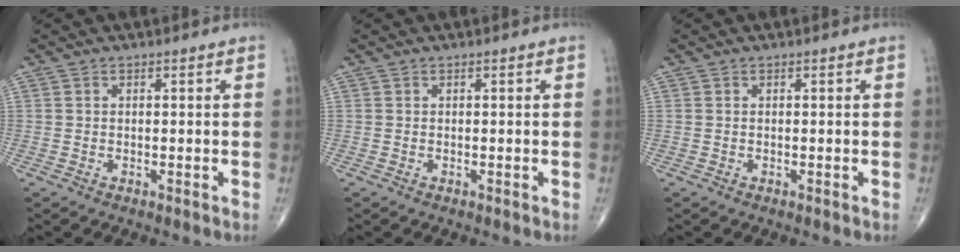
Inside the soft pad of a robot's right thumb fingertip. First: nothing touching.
{"total": 0.0}
{"total": 0.0}